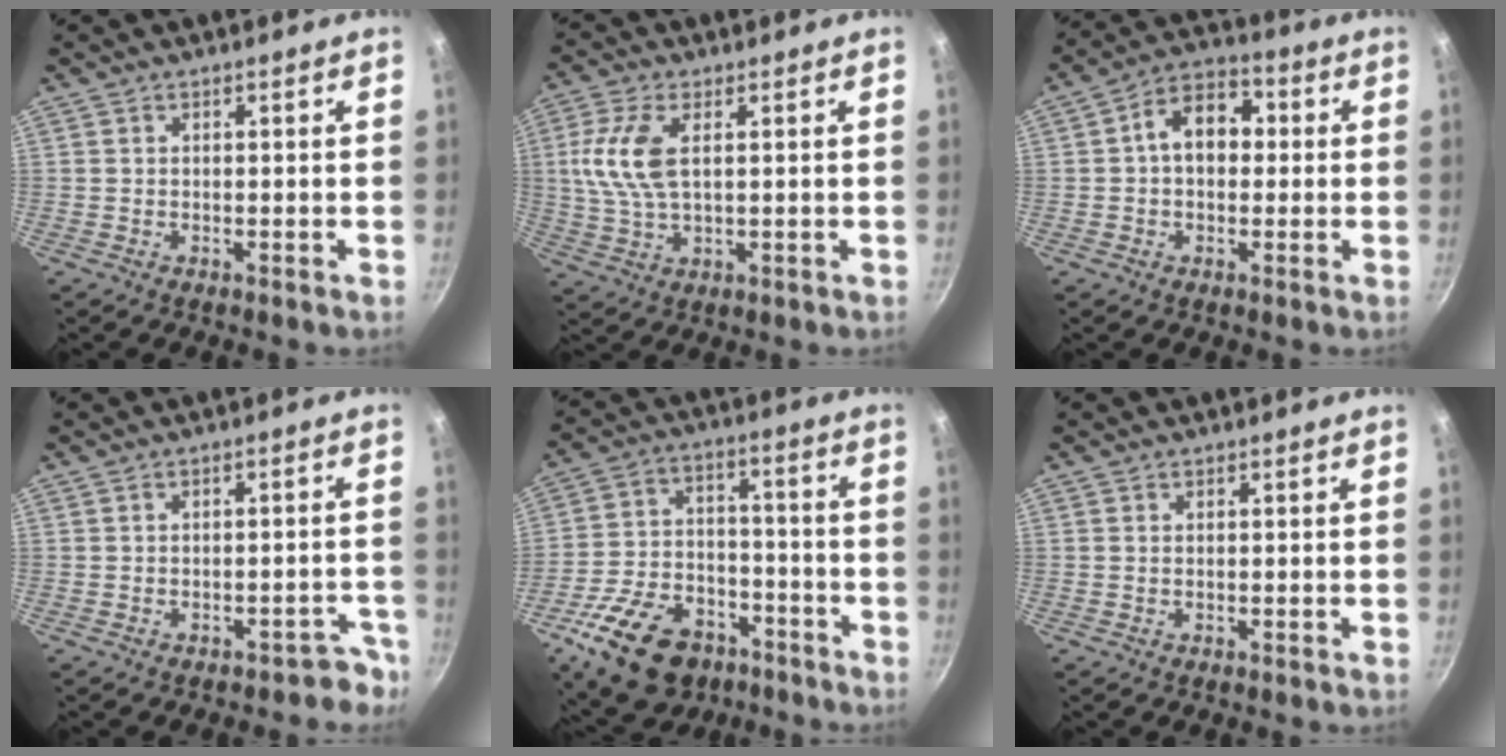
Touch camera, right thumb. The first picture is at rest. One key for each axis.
{"total": 9.5, "fx": 1.9, "fy": 4.7, "fz": 8.1, "tx": -0.168, "ty": 0.004, "tz": 0.036}
{"total": 9.8, "fx": 0.9, "fy": 6.9, "fz": 6.9, "tx": -0.069, "ty": 0.028, "tz": -0.001}
{"total": 4.2, "fx": -3.0, "fy": 2.5, "fz": 1.6, "tx": 0.021, "ty": 0.047, "tz": -0.017}
{"total": 19.1, "fx": -10.9, "fy": 11.8, "fz": 10.4, "tx": -0.161, "ty": 0.056, "tz": -0.174}
{"total": 0.0}